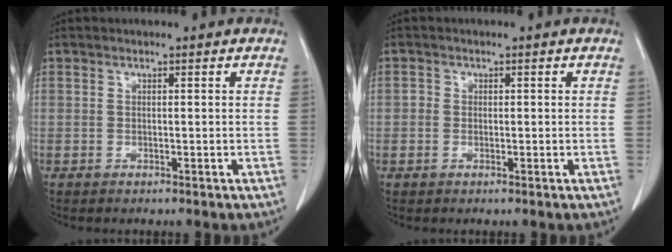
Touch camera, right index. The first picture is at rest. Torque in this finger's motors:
{"motor_torque": [0.10, 0.07, 0.02, 0.01]}